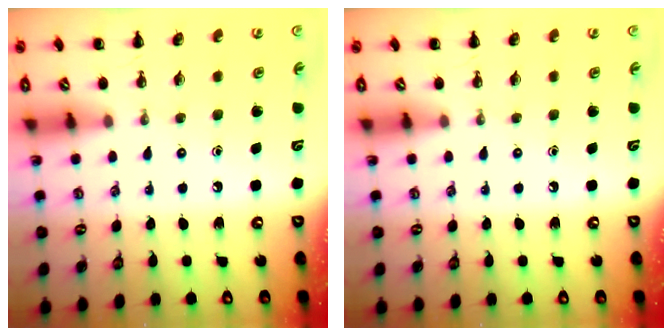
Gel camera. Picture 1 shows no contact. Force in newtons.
{"total": 0.0}